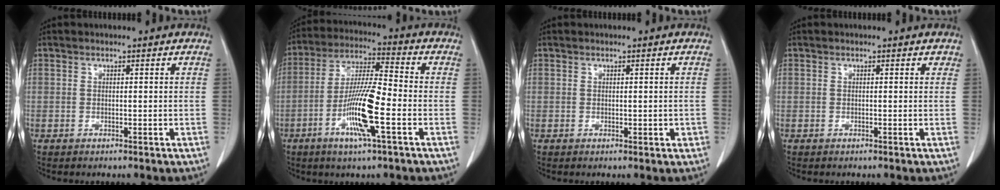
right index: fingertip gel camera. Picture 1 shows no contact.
{"total": 11.9, "force": [-4.1, 0.7, 11.2], "torque": [-0.220, -0.006, -0.081]}
{"total": 1.3, "force": [-0.3, 0.7, 1.1], "torque": [-0.010, -0.001, -0.001]}
{"total": 0.0}